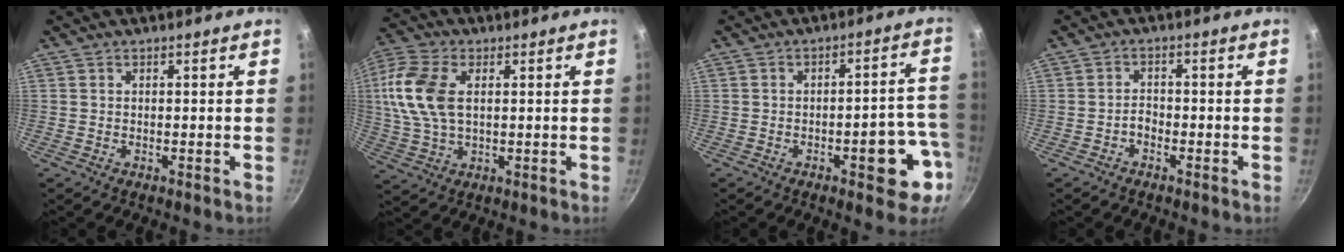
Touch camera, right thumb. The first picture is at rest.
{"total": 13.4, "force": [2.3, 7.9, 10.5], "torque": [-0.215, 0.007, 0.039]}
{"total": 10.6, "force": [-4.0, 4.2, 8.9], "torque": [-0.075, 0.038, -0.048]}
{"total": 1.9, "force": [-1.3, 1.1, 1.0], "torque": [-0.010, 0.017, -0.024]}